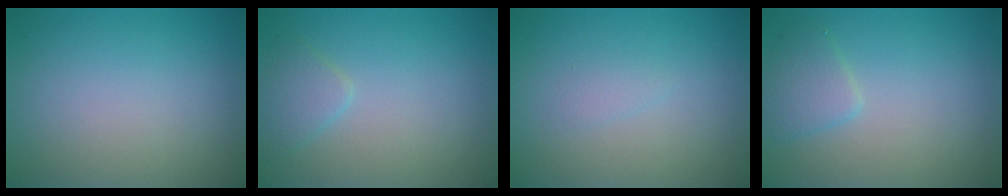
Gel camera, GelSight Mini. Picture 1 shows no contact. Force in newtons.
{"total": 1.7, "press": 1.7, "slide": 0.1}
{"total": 0.7, "press": 0.7, "slide": 0.1}
{"total": 2.0, "press": 2.0, "slide": 0.1}